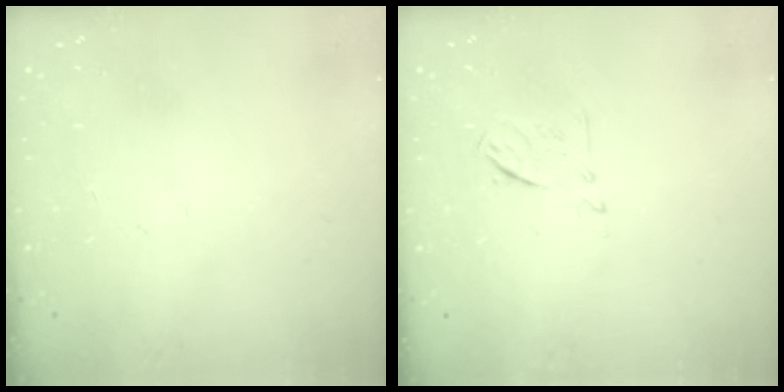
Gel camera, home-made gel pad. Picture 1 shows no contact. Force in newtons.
{"total": 6.6, "press": 6.5, "slide": 1.1}